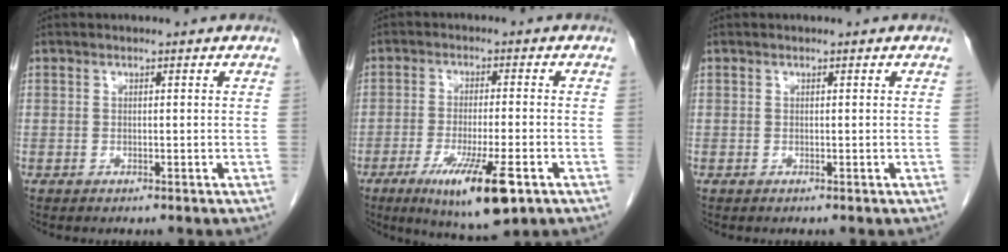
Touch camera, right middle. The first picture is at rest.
{"total": 11.2, "force": [-5.6, 1.4, 9.6], "torque": [-0.167, -0.030, -0.086]}
{"total": 0.0}